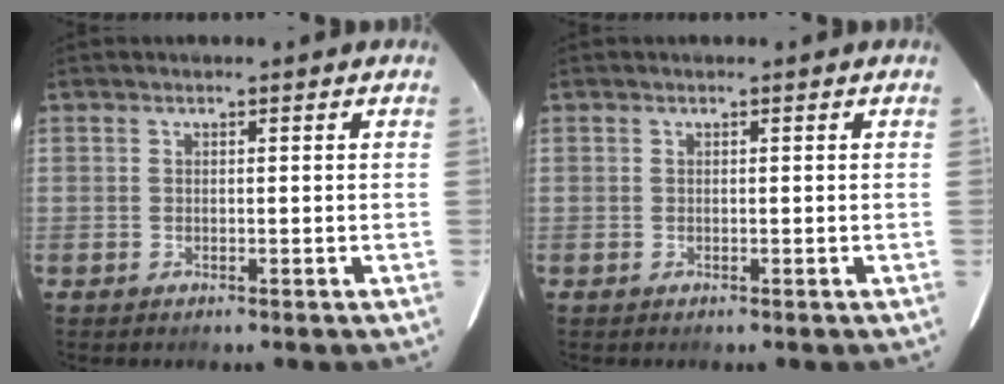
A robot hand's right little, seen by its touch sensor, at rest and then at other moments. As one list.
[{"total": 0.0}]